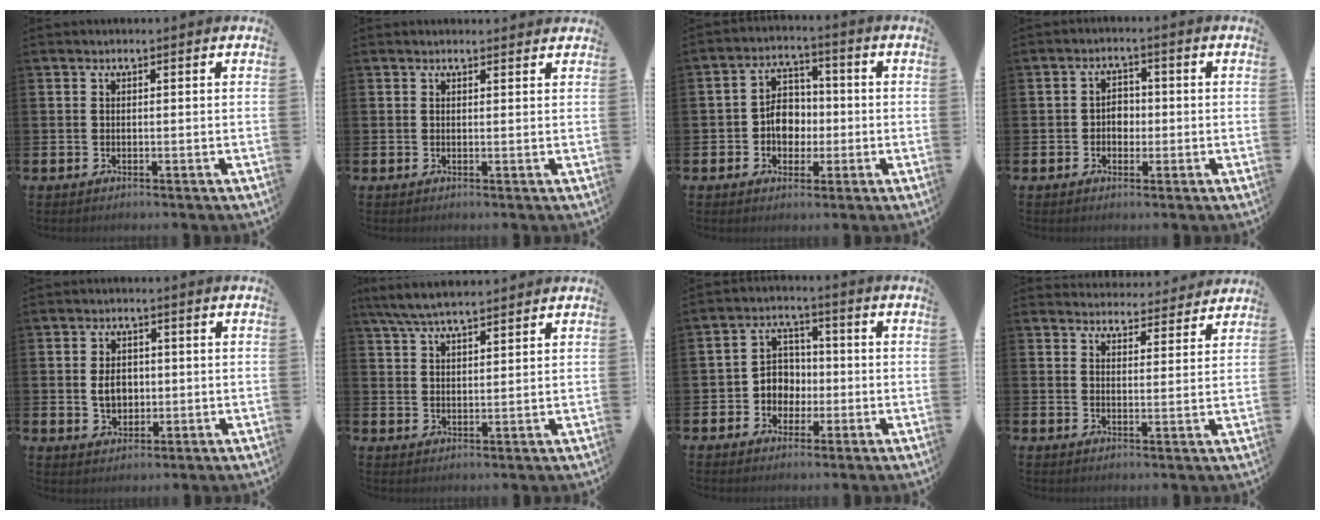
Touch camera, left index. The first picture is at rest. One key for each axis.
{"total": 0.9, "fx": 0.8, "fy": 0.2, "fz": 0.1, "tx": 0.008, "ty": -0.002, "tz": 0.013}
{"total": 5.5, "fx": -0.6, "fy": 4.4, "fz": 3.2, "tx": -0.054, "ty": 0.011, "tz": -0.019}
{"total": 2.8, "fx": -0.4, "fy": 2.2, "fz": 1.6, "tx": -0.018, "ty": 0.001, "tz": -0.015}
{"total": 3.9, "fx": 0.1, "fy": 3.0, "fz": 2.5, "tx": -0.030, "ty": 0.003, "tz": -0.007}
{"total": 5.8, "fx": 5.4, "fy": 0.9, "fz": 2.0, "tx": -0.059, "ty": -0.012, "tz": 0.101}
{"total": 4.8, "fx": -0.6, "fy": 4.5, "fz": 1.5, "tx": -0.038, "ty": 0.004, "tz": -0.019}
{"total": 4.0, "fx": 3.9, "fy": 0.8, "fz": -0.2, "tx": 0.003, "ty": -0.029, "tz": 0.067}